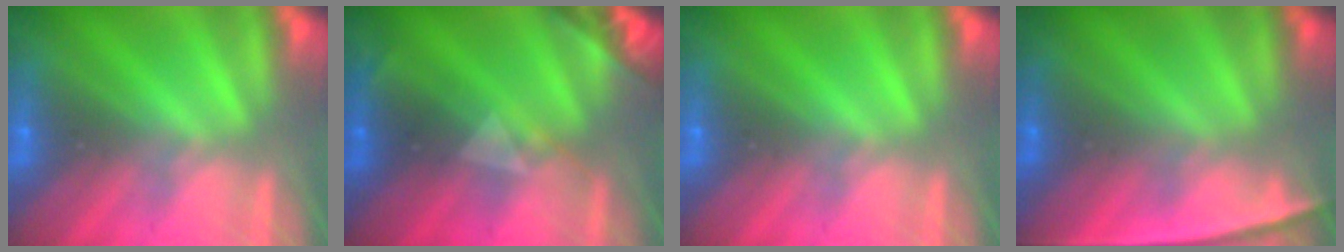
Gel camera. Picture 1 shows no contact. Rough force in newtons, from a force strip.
{"total": 2.4}
{"total": 0.0}
{"total": 2.4}